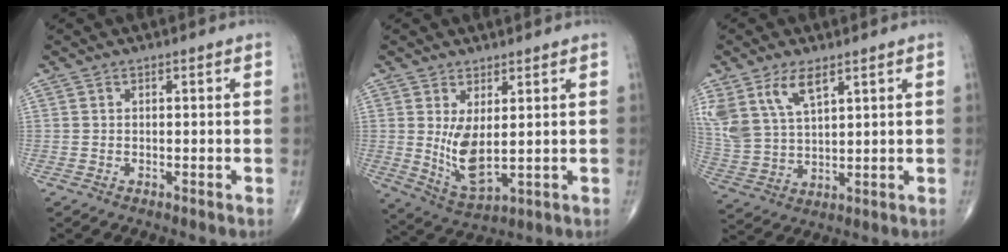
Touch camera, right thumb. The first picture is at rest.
{"total": 7.8, "force": [1.1, 3.2, 7.1], "torque": [-0.131, -0.027, 0.037]}
{"total": 11.3, "force": [6.4, 5.4, 7.6], "torque": [-0.154, -0.017, 0.139]}